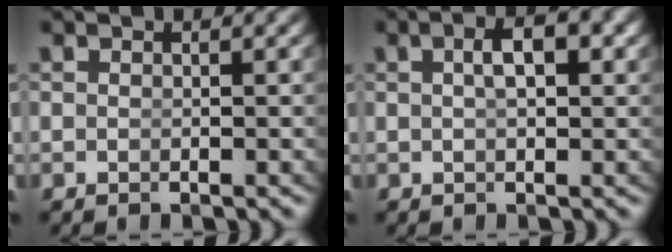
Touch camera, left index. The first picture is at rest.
{"total": 3.0, "force": [0.5, 0.8, 2.9], "torque": [-0.034, 0.004, 0.009]}